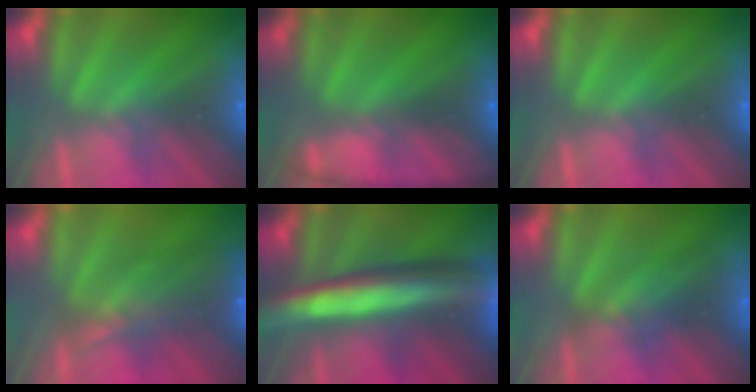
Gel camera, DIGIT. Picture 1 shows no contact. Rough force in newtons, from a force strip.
{"total": 7.9}
{"total": 0.0}
{"total": 7.7}
{"total": 8.2}
{"total": 2.9}